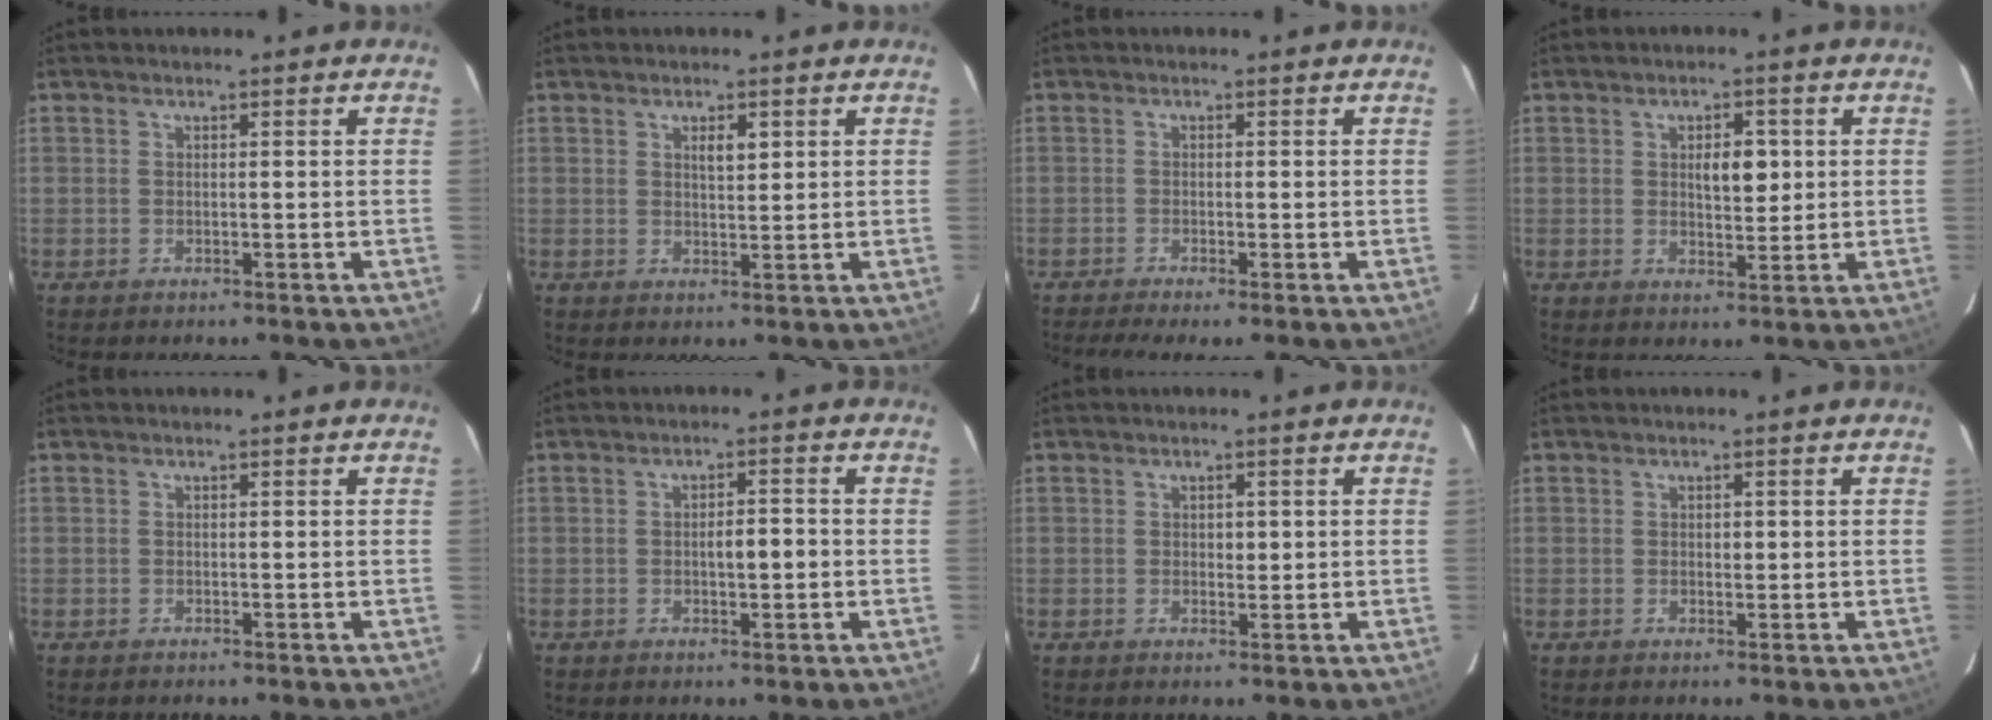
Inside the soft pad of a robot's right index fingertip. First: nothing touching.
{"total": 2.4, "force": [1.1, 0.9, 2.0], "torque": [-0.035, 0.001, 0.020]}
{"total": 4.4, "force": [-3.1, 0.5, 3.1], "torque": [-0.055, -0.012, -0.053]}
{"total": 4.5, "force": [1.0, 2.0, 3.9], "torque": [-0.059, 0.001, 0.019]}
{"total": 0.0}
{"total": 3.1, "force": [-0.4, 0.9, 2.9], "torque": [-0.047, 0.003, -0.005]}
{"total": 1.4, "force": [0.3, 0.9, 1.0], "torque": [-0.011, -0.001, 0.005]}
{"total": 1.0, "force": [0.2, 0.6, 0.7], "torque": [-0.009, 0.001, 0.003]}